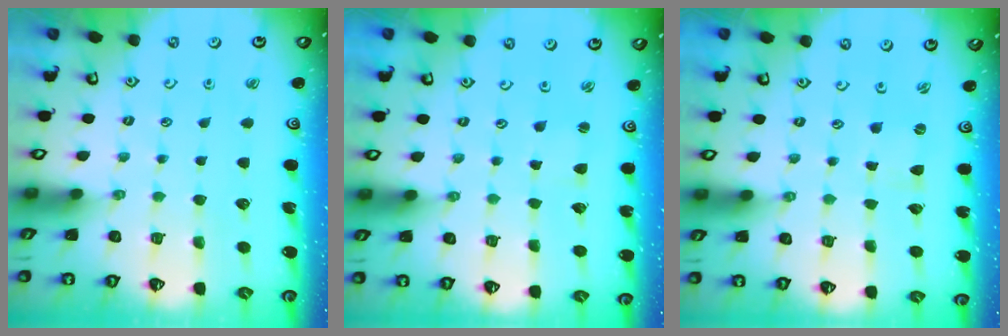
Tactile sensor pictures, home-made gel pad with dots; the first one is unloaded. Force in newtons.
{"total": 2.2, "press": 2.2, "slide": 0.3}
{"total": 0.0}